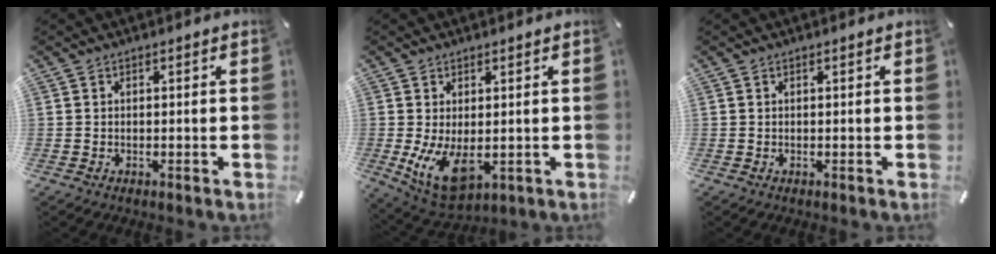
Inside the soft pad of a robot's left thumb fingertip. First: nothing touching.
{"total": 9.7, "force": [-0.6, 5.2, 8.1], "torque": [-0.156, -0.020, -0.002]}
{"total": 0.0}